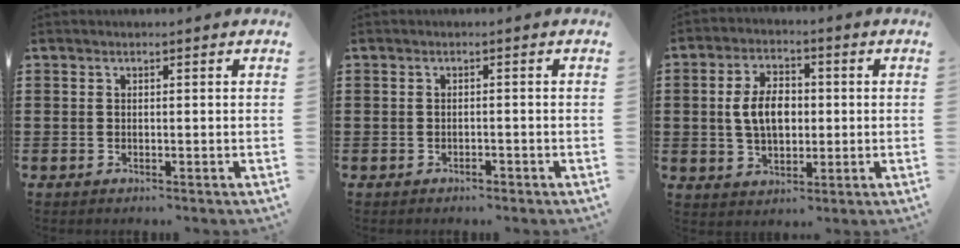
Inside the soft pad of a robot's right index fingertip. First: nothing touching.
{"total": 1.0, "force": [-0.9, 0.1, 0.2], "torque": [-0.009, -0.005, -0.018]}
{"total": 6.9, "force": [0.1, 4.3, 5.4], "torque": [-0.105, 0.005, -0.009]}